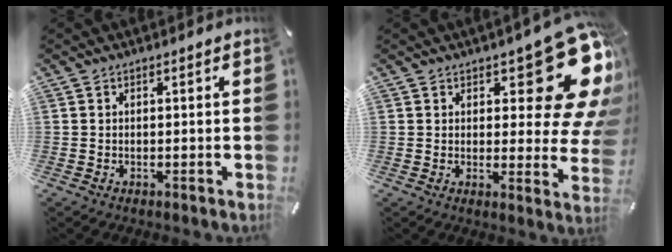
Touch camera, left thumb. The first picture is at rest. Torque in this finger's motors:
{"motor_torque": [2.48, 2.53, 0.28, -0.20, 0.07]}